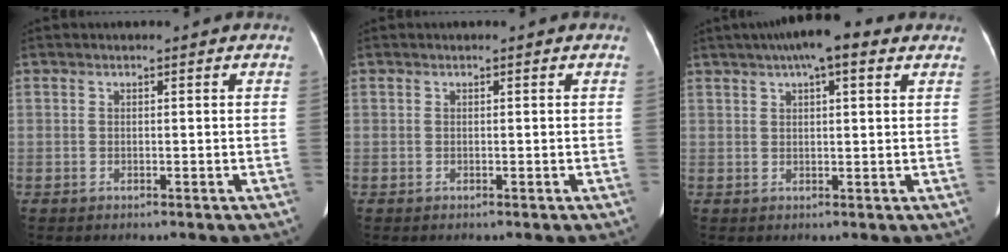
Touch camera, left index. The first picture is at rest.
{"total": 0.0}
{"total": 8.4, "force": [5.3, 1.8, 6.2], "torque": [-0.087, 0.027, 0.077]}